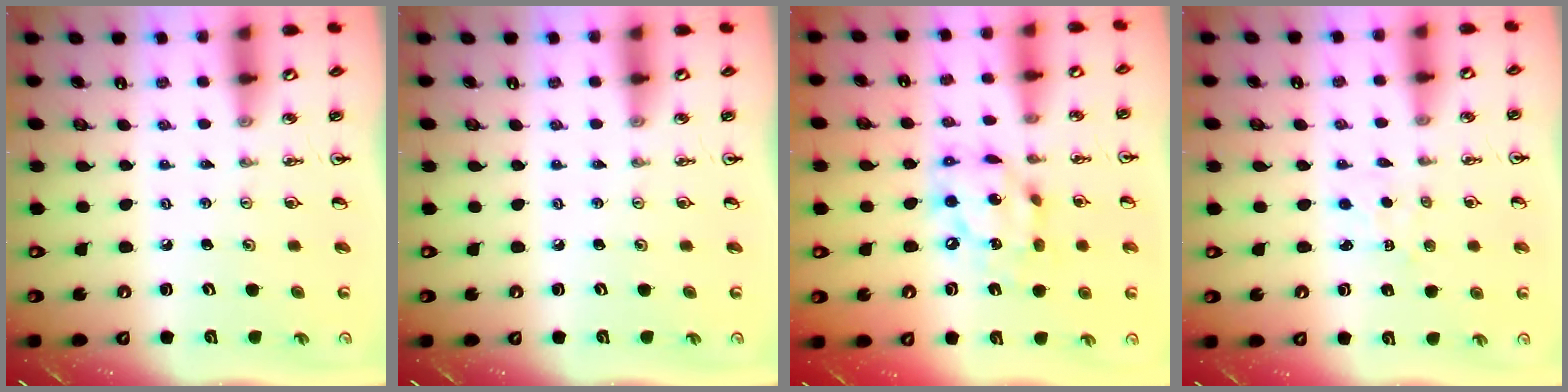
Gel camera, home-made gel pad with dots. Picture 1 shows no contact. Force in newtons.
{"total": 0.0}
{"total": 14.2, "press": 14.2, "slide": 1.2}
{"total": 1.3, "press": 1.3, "slide": 0.2}